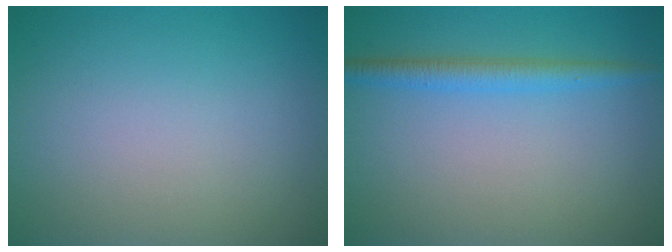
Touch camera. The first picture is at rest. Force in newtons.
{"total": 2.4, "press": 2.4, "slide": 0.2}